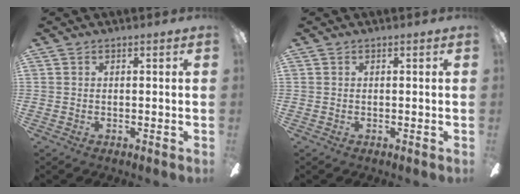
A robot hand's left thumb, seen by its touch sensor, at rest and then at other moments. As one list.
[{"total": 0.0}]